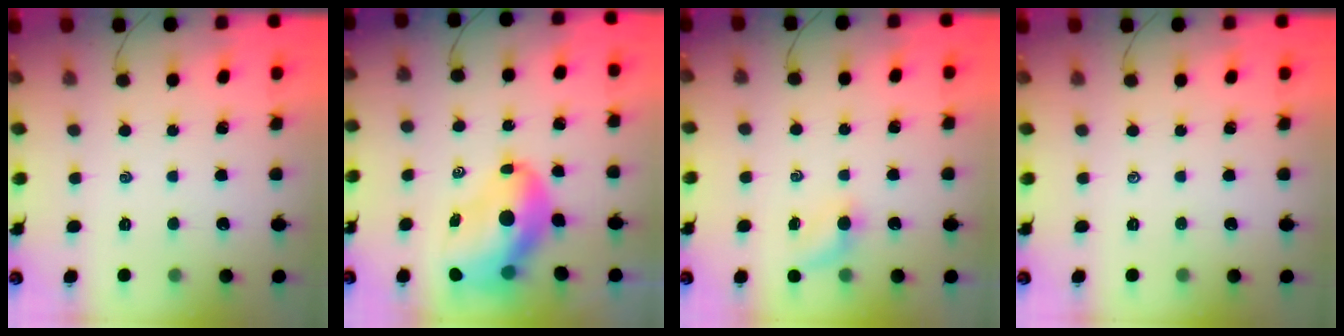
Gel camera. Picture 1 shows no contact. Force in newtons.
{"total": 12.1, "press": 11.7, "slide": 3.2}
{"total": 3.8, "press": 3.6, "slide": 1.3}
{"total": 0.0}